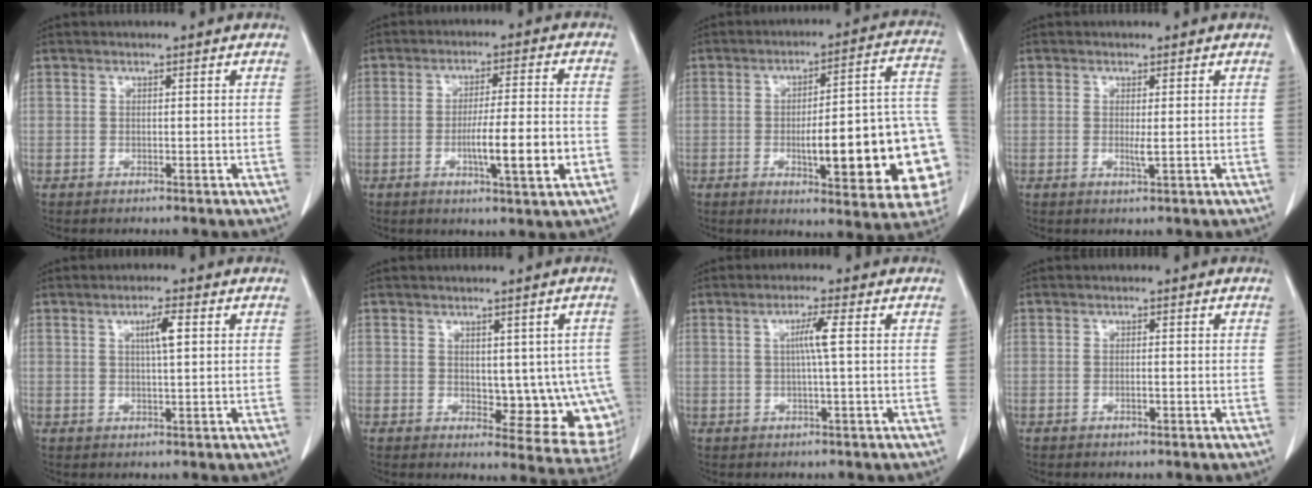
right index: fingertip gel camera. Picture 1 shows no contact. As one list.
[{"total": 9.7, "force": [-2.9, 0.4, 9.3], "torque": [-0.150, -0.003, -0.045]}, {"total": 21.8, "force": [-4.6, 4.1, 20.9], "torque": [-0.197, 0.028, -0.048]}, {"total": 1.6, "force": [-0.1, 0.0, 1.6], "torque": [-0.034, -0.005, -0.001]}, {"total": 3.4, "force": [1.0, 0.2, 3.2], "torque": [-0.056, 0.001, 0.016]}, {"total": 10.0, "force": [-0.7, 5.3, 8.5], "torque": [-0.076, 0.000, 0.005]}, {"total": 3.4, "force": [0.4, -0.6, 3.3], "torque": [-0.064, 0.001, 0.006]}, {"total": 1.0, "force": [-0.4, 0.2, 0.9], "torque": [-0.021, -0.001, -0.007]}]